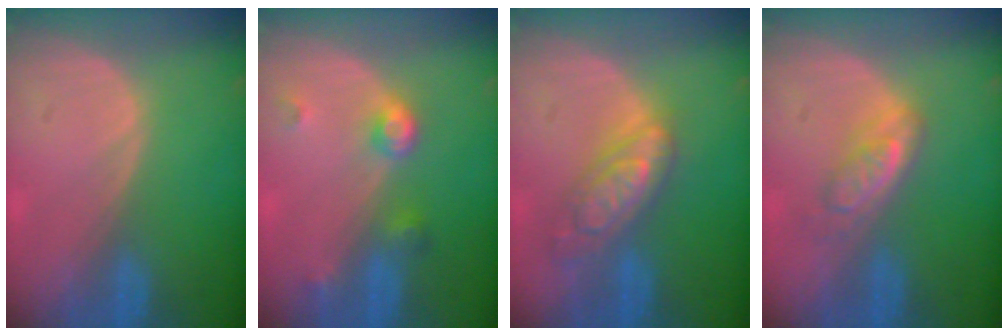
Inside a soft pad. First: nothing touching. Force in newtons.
{"total": 3.9, "press": 3.6, "slide": 1.5}
{"total": 7.2, "press": 7.2, "slide": 0.6}
{"total": 4.8, "press": 4.5, "slide": 1.5}